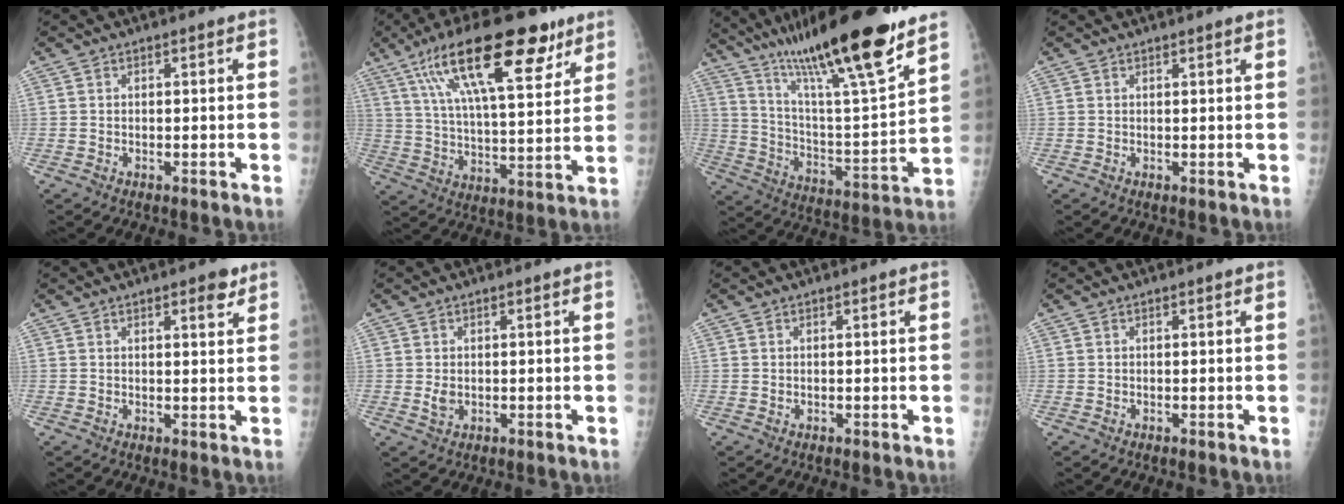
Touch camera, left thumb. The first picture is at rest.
{"total": 23.4, "force": [13.3, 7.9, 17.6], "torque": [-0.271, -0.022, 0.224]}
{"total": 26.6, "force": [18.5, 3.7, 18.7], "torque": [-0.295, -0.059, 0.317]}
{"total": 0.8, "force": [0.7, 0.1, 0.4], "torque": [-0.004, -0.004, 0.011]}
{"total": 3.3, "force": [2.1, 1.2, 2.2], "torque": [-0.018, -0.011, 0.027]}
{"total": 2.0, "force": [0.1, 1.5, 1.4], "torque": [-0.022, -0.004, 0.007]}
{"total": 0.0}
{"total": 0.0}